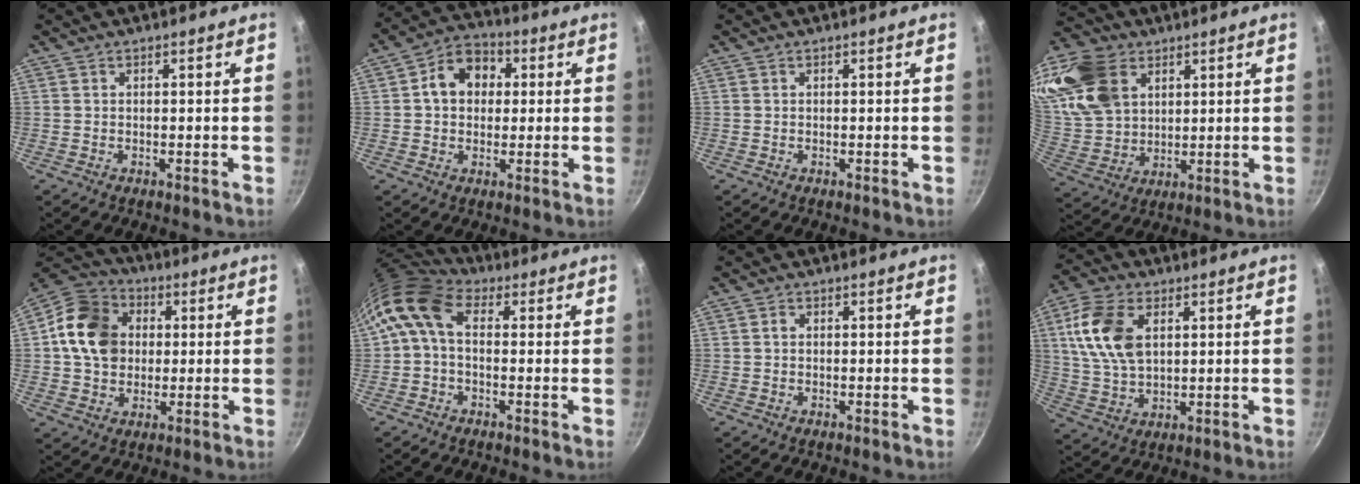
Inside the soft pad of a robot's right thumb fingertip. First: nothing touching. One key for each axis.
{"total": 9.4, "fx": 1.6, "fy": 7.5, "fz": 5.5, "tx": -0.051, "ty": 0.019, "tz": 0.010}
{"total": 0.0}
{"total": 17.5, "fx": 7.2, "fy": 12.5, "fz": 9.8, "tx": -0.184, "ty": -0.018, "tz": 0.146}
{"total": 14.8, "fx": 2.2, "fy": 12.0, "fz": 8.3, "tx": -0.124, "ty": 0.017, "tz": 0.026}
{"total": 9.7, "fx": 1.5, "fy": 6.4, "fz": 7.2, "tx": -0.133, "ty": 0.022, "tz": 0.010}
{"total": 0.7, "fx": 0.0, "fy": 0.6, "fz": 0.4, "tx": -0.005, "ty": 0.004, "tz": 0.000}
{"total": 13.0, "fx": 3.6, "fy": 8.0, "fz": 9.6, "tx": -0.175, "ty": -0.004, "tz": 0.070}